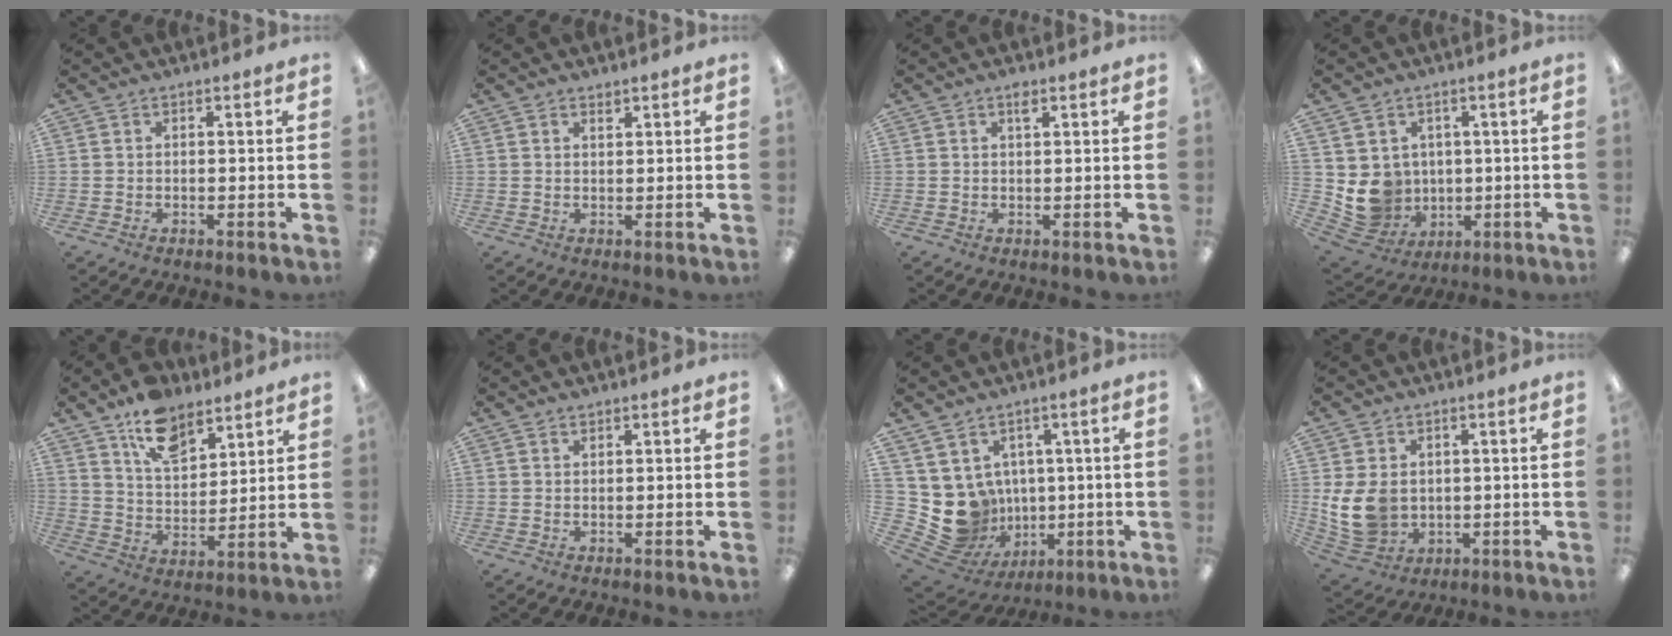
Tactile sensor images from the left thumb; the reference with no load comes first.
{"total": 1.1, "force": [1.1, 0.2, 0.2], "torque": [-0.005, -0.001, 0.021]}
{"total": 1.7, "force": [1.2, 0.5, 1.2], "torque": [-0.018, 0.000, 0.019]}
{"total": 8.5, "force": [1.3, 8.2, 1.6], "torque": [-0.061, -0.019, 0.038]}
{"total": 12.5, "force": [8.7, 6.9, 5.7], "torque": [-0.089, -0.044, 0.160]}
{"total": 0.9, "force": [0.9, 0.2, 0.2], "torque": [-0.004, 0.000, 0.016]}
{"total": 10.5, "force": [0.4, 10.0, 3.0], "torque": [-0.103, -0.030, 0.028]}
{"total": 10.5, "force": [0.6, 8.5, 6.2], "torque": [-0.153, 0.004, 0.016]}